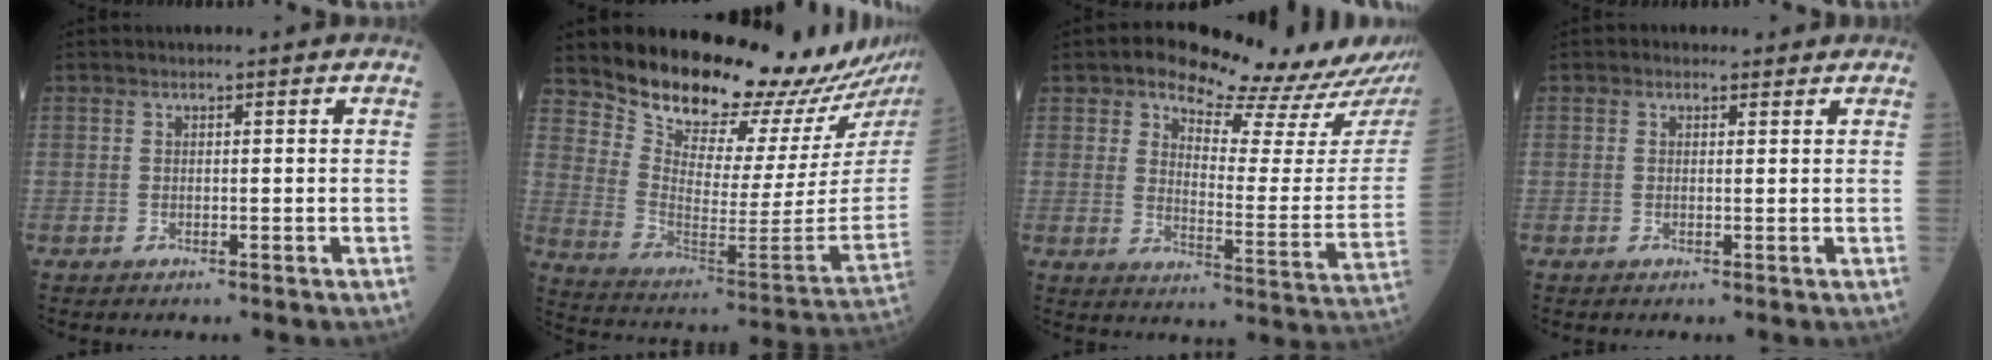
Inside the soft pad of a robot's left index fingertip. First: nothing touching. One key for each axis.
{"total": 20.5, "fx": 19.3, "fy": 1.7, "fz": 6.5, "tx": -0.126, "ty": -0.119, "tz": 0.281}
{"total": 19.0, "fx": 17.0, "fy": 4.8, "fz": 7.1, "tx": -0.079, "ty": -0.054, "tz": 0.200}
{"total": 1.4, "fx": 0.9, "fy": 0.9, "fz": 0.2, "tx": -0.004, "ty": 0.007, "tz": 0.010}